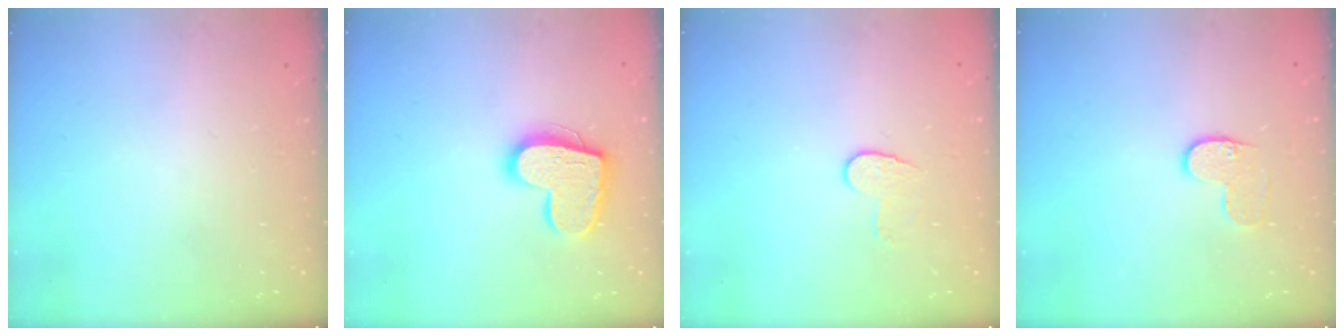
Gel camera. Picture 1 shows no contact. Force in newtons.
{"total": 16.1, "press": 16.1, "slide": 0.9}
{"total": 6.1, "press": 6.1, "slide": 0.5}
{"total": 6.7, "press": 6.7, "slide": 0.1}